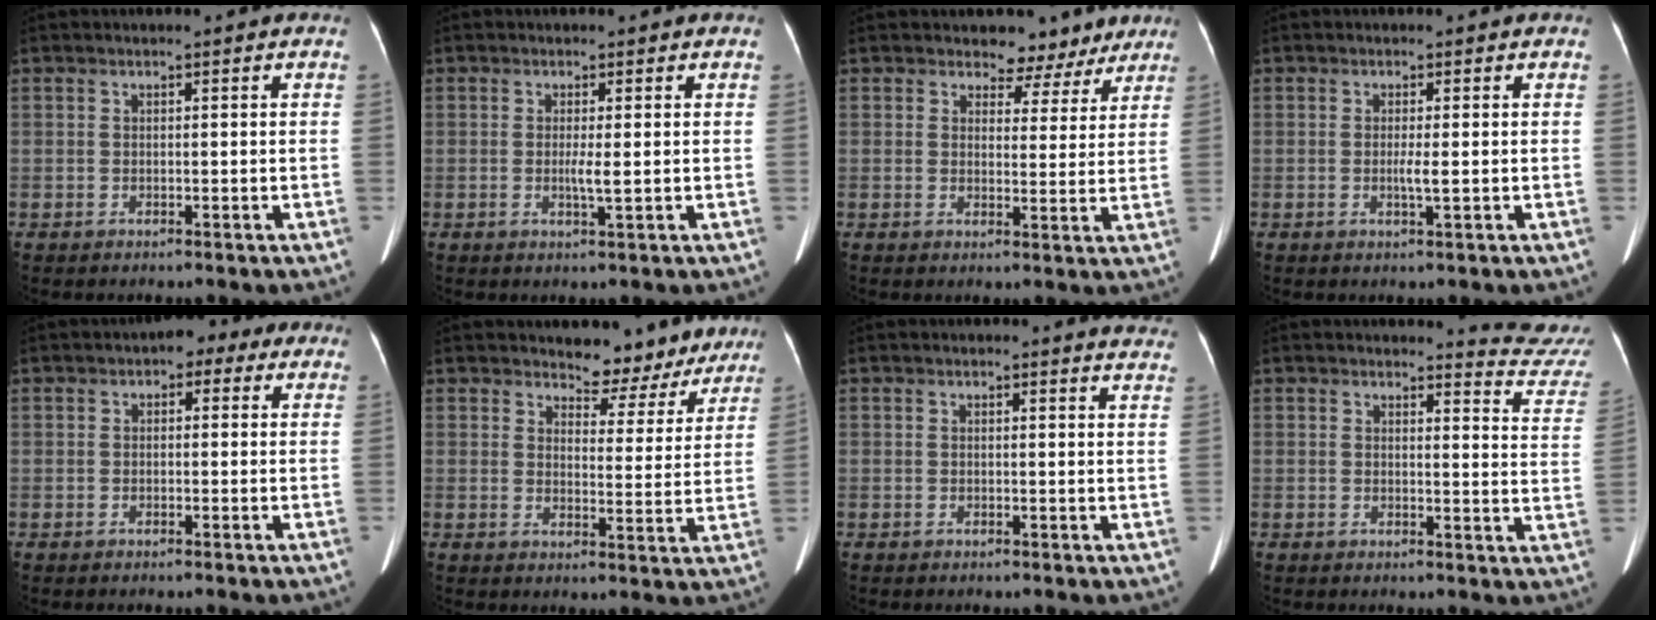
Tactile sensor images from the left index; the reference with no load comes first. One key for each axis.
{"total": 2.0, "fx": -0.4, "fy": -0.2, "fz": 1.9, "tx": -0.043, "ty": -0.003, "tz": -0.001}
{"total": 6.1, "fx": 5.1, "fy": 3.4, "fz": 0.3, "tx": 0.007, "ty": -0.004, "tz": 0.055}
{"total": 1.6, "fx": -0.5, "fy": -0.2, "fz": 1.5, "tx": -0.035, "ty": -0.002, "tz": -0.004}
{"total": 3.9, "fx": 1.6, "fy": 2.5, "fz": 2.5, "tx": -0.023, "ty": 0.032, "tz": 0.015}
{"total": 8.0, "fx": 7.4, "fy": 2.9, "fz": 1.1, "tx": -0.003, "ty": -0.013, "tz": 0.087}
{"total": 5.6, "fx": 5.6, "fy": 0.5, "fz": 0.7, "tx": 0.008, "ty": -0.024, "tz": 0.030}
{"total": 9.1, "fx": 9.1, "fy": -0.5, "fz": -0.8, "tx": 0.010, "ty": -0.097, "tz": 0.077}